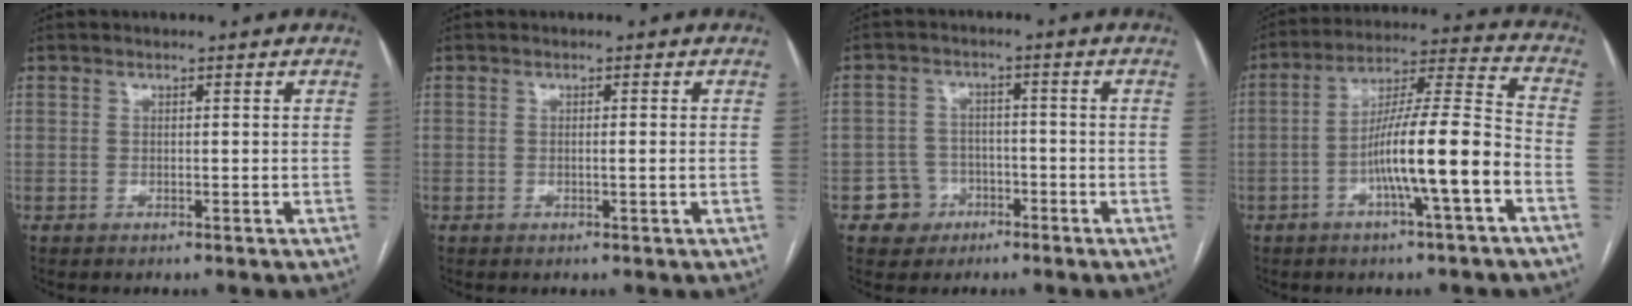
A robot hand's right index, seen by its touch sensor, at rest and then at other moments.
{"total": 1.0, "force": [-0.2, -0.2, 1.0], "torque": [-0.015, -0.001, -0.002]}
{"total": 5.0, "force": [-2.4, 4.3, 0.2], "torque": [0.006, 0.016, -0.036]}
{"total": 13.4, "force": [-4.7, 0.1, 12.6], "torque": [-0.219, 0.016, -0.081]}